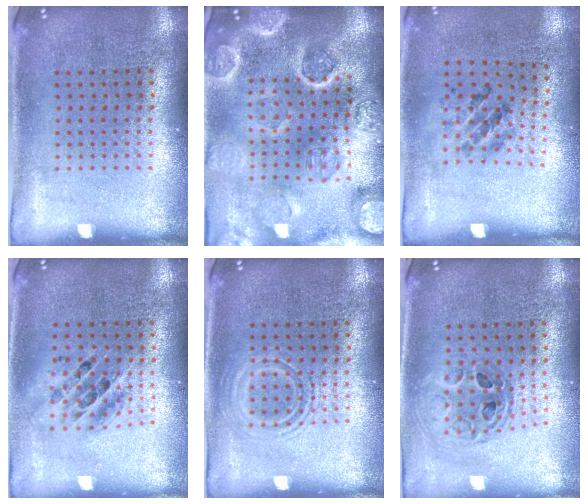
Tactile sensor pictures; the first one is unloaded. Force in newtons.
{"total": 4.8, "press": 4.2, "slide": 2.3}
{"total": 1.4, "press": 0.7, "slide": 1.2}
{"total": 1.3, "press": 1.1, "slide": 0.6}
{"total": 2.1, "press": 2.1, "slide": 0.3}
{"total": 0.8, "press": 0.8, "slide": 0.1}